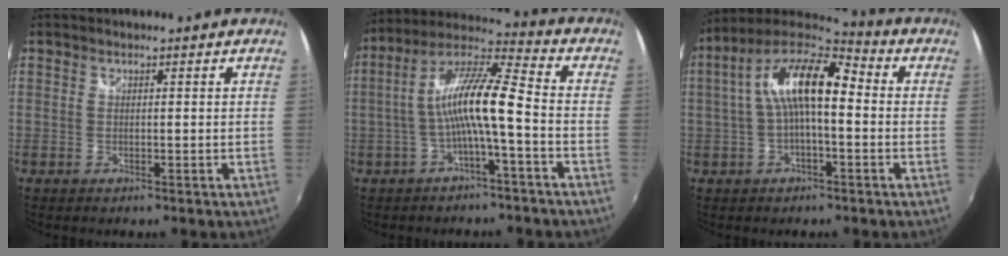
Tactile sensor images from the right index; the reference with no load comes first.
{"total": 11.4, "force": [-2.6, 1.4, 11.0], "torque": [-0.226, 0.020, -0.048]}
{"total": 13.2, "force": [0.6, 4.9, 12.3], "torque": [-0.230, 0.028, 0.002]}